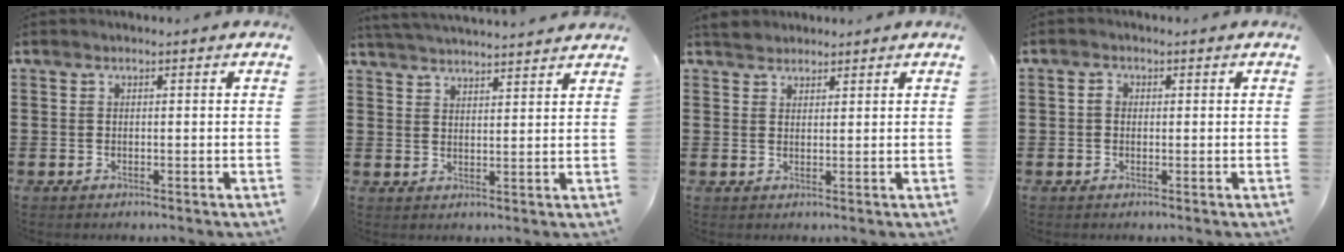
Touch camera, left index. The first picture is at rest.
{"total": 3.7, "force": [3.7, -0.5, 0.3], "torque": [-0.020, -0.017, 0.065]}
{"total": 2.0, "force": [1.8, 0.8, 0.0], "torque": [-0.005, 0.006, 0.036]}
{"total": 1.5, "force": [0.1, 1.2, 1.0], "torque": [-0.023, 0.009, 0.001]}